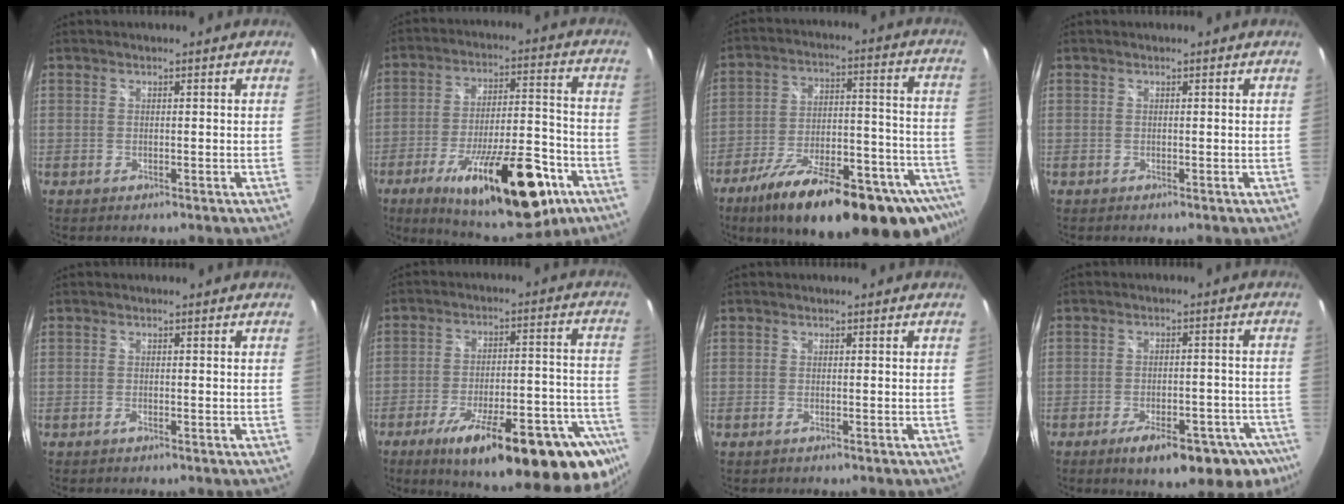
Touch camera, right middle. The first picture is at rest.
{"total": 23.6, "force": [-12.8, 7.8, 18.3], "torque": [-0.290, -0.020, -0.183]}
{"total": 31.3, "force": [-22.1, 9.6, 20.0], "torque": [-0.288, -0.028, -0.307]}
{"total": 0.0}
{"total": 0.7, "force": [-0.5, 0.3, 0.5], "torque": [-0.009, -0.001, -0.009]}
{"total": 29.4, "force": [-19.2, 7.3, 21.0], "torque": [-0.282, -0.022, -0.259]}
{"total": 0.7, "force": [-0.4, 0.2, 0.5], "torque": [-0.011, -0.001, -0.008]}
{"total": 16.3, "force": [-10.8, 6.7, 10.2], "torque": [-0.155, -0.017, -0.132]}